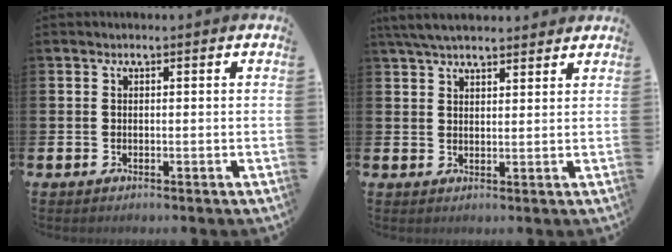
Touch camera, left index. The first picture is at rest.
{"total": 5.0, "force": [4.6, 1.2, 1.7], "torque": [-0.049, -0.005, 0.087]}